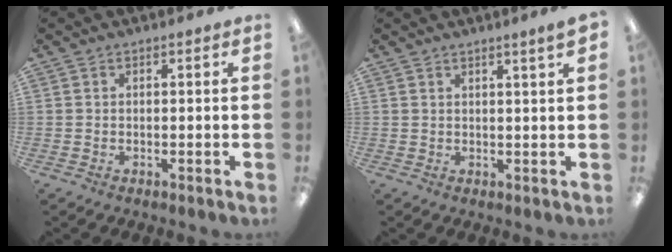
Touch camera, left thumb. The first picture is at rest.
{"total": 2.6, "force": [1.9, -0.2, 1.8], "torque": [-0.028, -0.008, 0.031]}